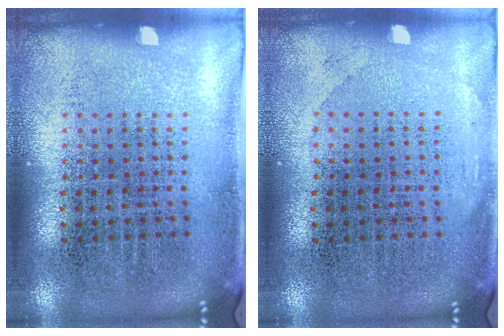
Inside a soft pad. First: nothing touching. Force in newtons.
{"total": 0.7, "press": 0.6, "slide": 0.1}